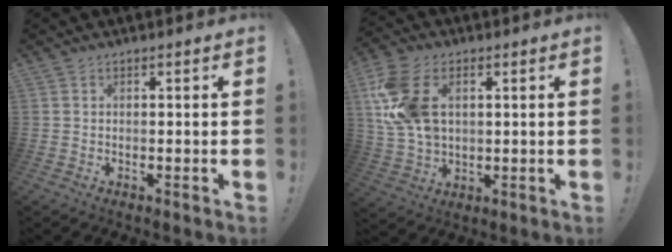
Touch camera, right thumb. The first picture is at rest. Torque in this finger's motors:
{"motor_torque": [1.83, 1.90, 0.79, -0.27, 0.14]}